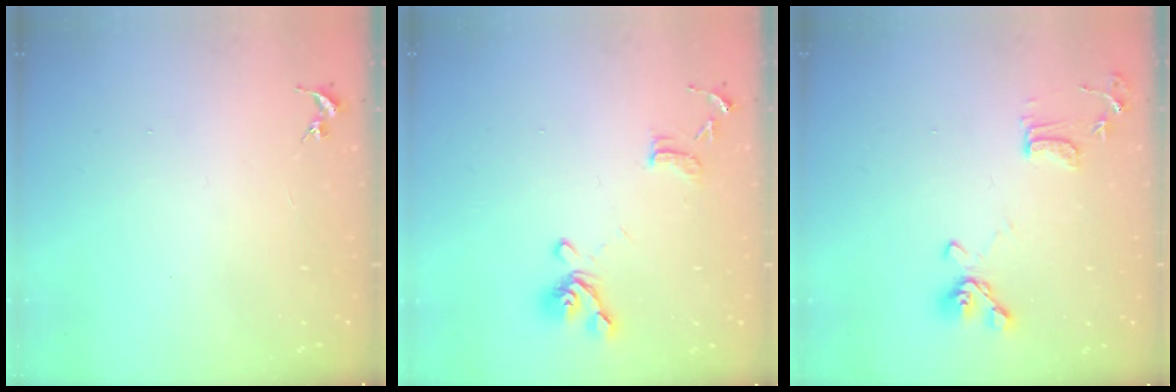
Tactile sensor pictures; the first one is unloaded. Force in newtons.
{"total": 13.1, "press": 13.0, "slide": 1.4}
{"total": 11.2, "press": 11.0, "slide": 2.0}